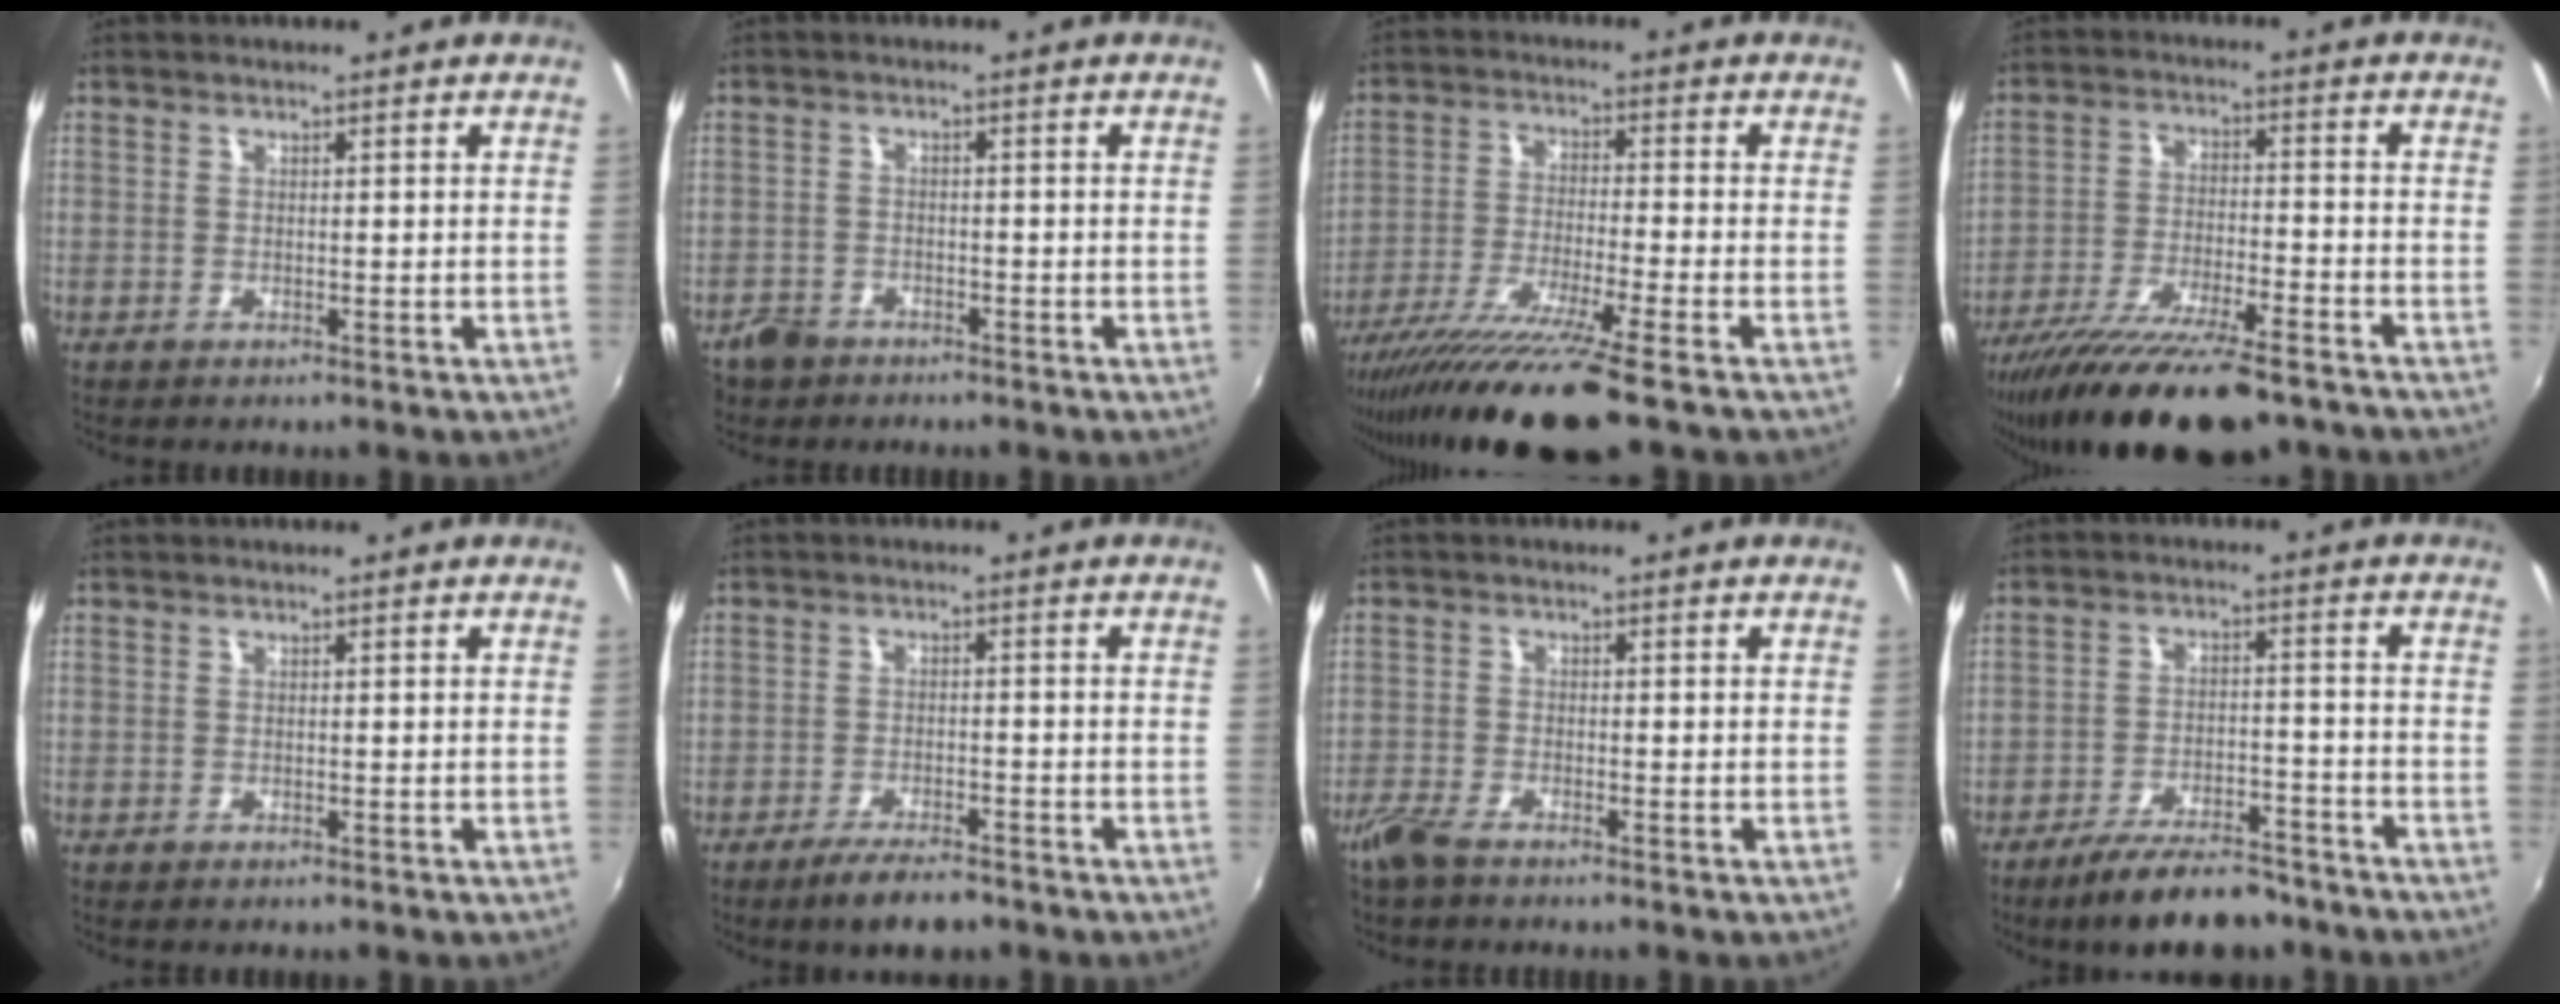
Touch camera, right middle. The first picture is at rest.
{"total": 4.3, "force": [-3.1, 2.9, 1.0], "torque": [-0.037, 0.003, -0.056]}
{"total": 14.5, "force": [-11.5, -0.9, 8.9], "torque": [-0.180, -0.044, -0.202]}
{"total": 19.4, "force": [-15.3, 4.1, 11.3], "torque": [-0.218, -0.048, -0.251]}
{"total": 0.0}
{"total": 6.3, "force": [-5.0, 1.6, 3.5], "torque": [-0.081, -0.009, -0.085]}
{"total": 4.1, "force": [-3.4, 1.0, 2.0], "torque": [-0.056, -0.010, -0.071]}
{"total": 12.7, "force": [-10.5, 3.7, 6.2], "torque": [-0.122, -0.005, -0.159]}